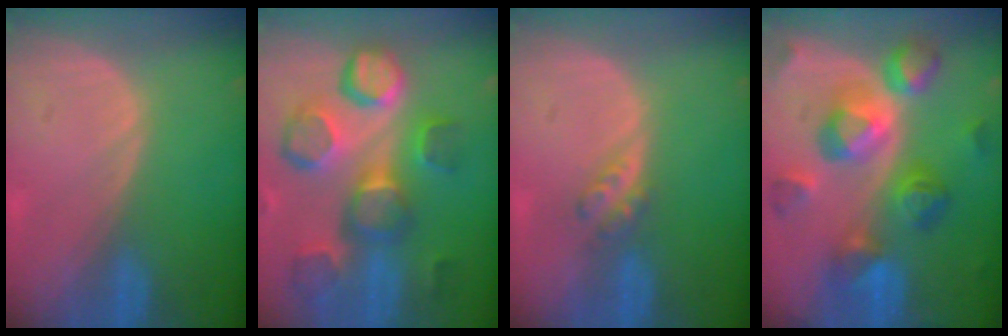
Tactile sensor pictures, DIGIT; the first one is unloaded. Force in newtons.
{"total": 12.5, "press": 11.1, "slide": 5.7}
{"total": 2.9, "press": 2.5, "slide": 1.5}
{"total": 11.4, "press": 11.4, "slide": 0.9}